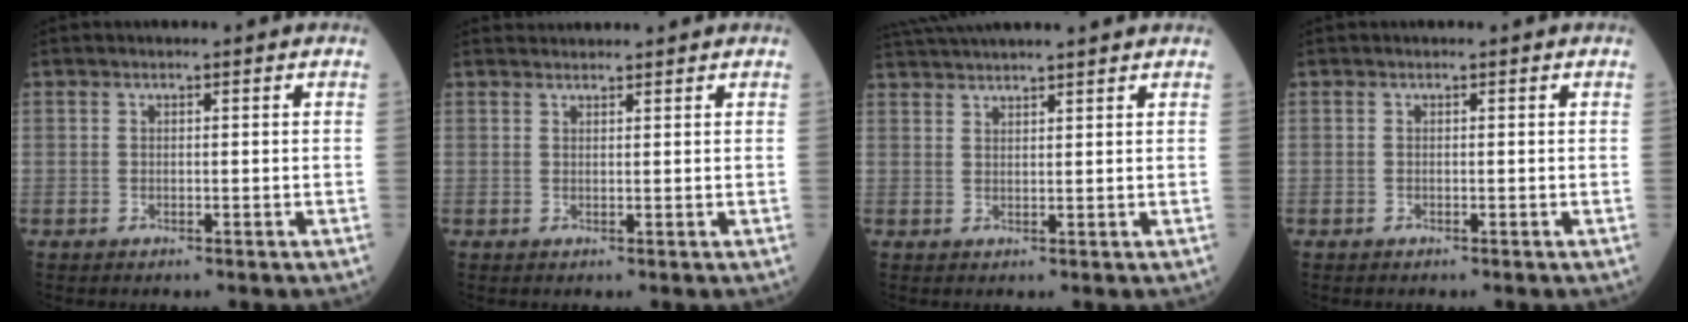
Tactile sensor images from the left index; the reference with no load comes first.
{"total": 2.2, "force": [2.2, 0.0, 0.0], "torque": [-0.004, 0.024, 0.041]}
{"total": 10.4, "force": [9.5, 0.0, 4.2], "torque": [-0.078, 0.033, 0.141]}
{"total": 0.0}